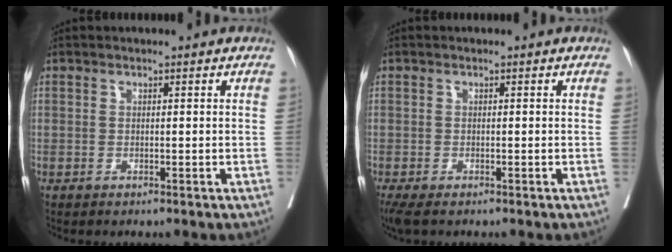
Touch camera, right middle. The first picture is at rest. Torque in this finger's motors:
{"motor_torque": [0.74, -0.98, 0.11, 0.05]}